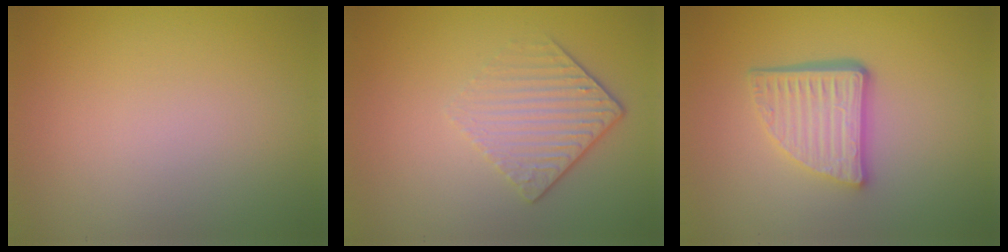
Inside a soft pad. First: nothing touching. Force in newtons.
{"total": 4.3, "press": 2.8, "slide": 3.3}
{"total": 5.0, "press": 3.6, "slide": 3.5}